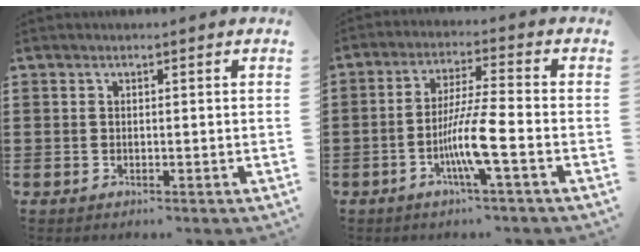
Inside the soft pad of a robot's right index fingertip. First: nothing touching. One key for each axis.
{"total": 8.1, "fx": -3.1, "fy": 0.3, "fz": 7.5, "tx": -0.152, "ty": -0.012, "tz": -0.063}